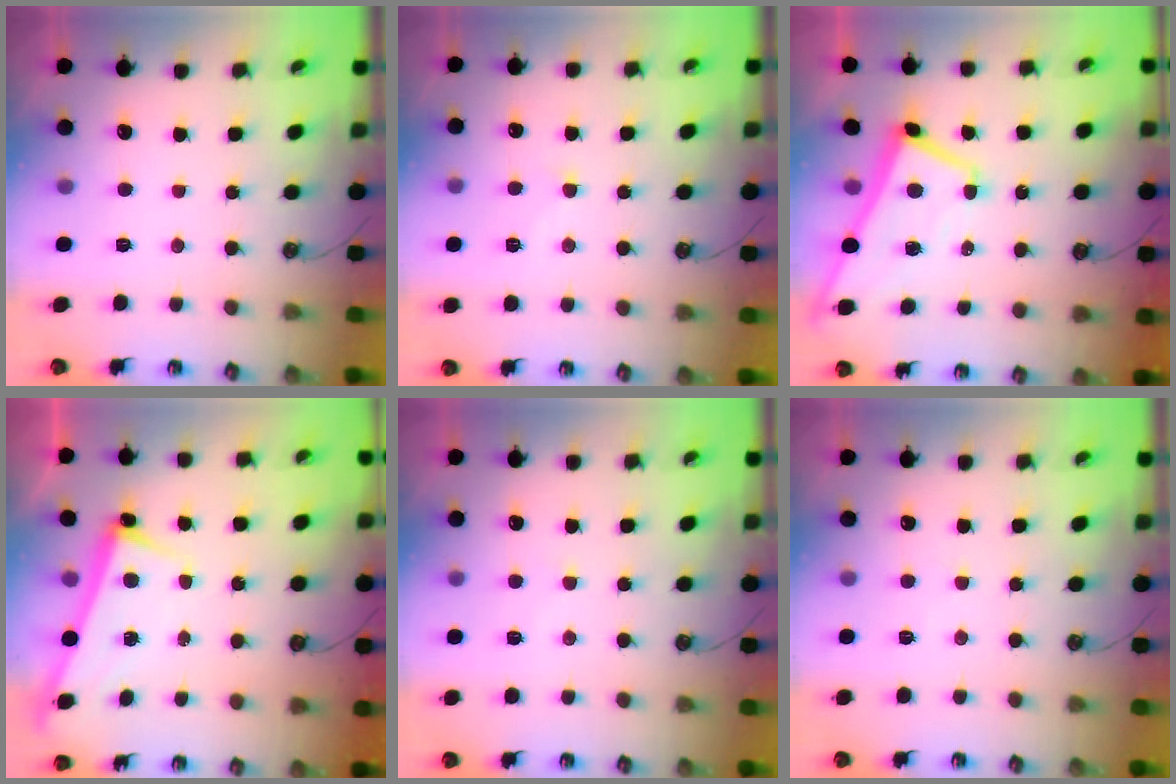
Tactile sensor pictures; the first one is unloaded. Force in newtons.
{"total": 2.4, "press": 2.4, "slide": 0.4}
{"total": 5.8, "press": 5.7, "slide": 0.8}
{"total": 2.7, "press": 2.5, "slide": 1.0}
{"total": 3.0, "press": 3.0, "slide": 0.5}
{"total": 2.4, "press": 2.4, "slide": 0.2}